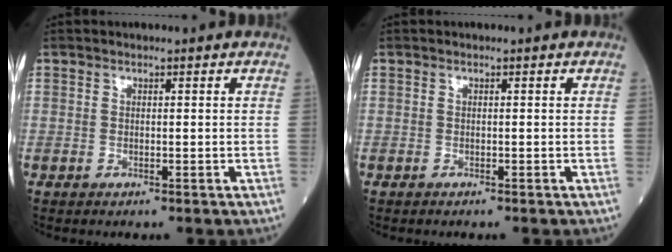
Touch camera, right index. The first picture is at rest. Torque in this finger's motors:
{"motor_torque": [-0.10, 0.12, 0.06, -0.01]}